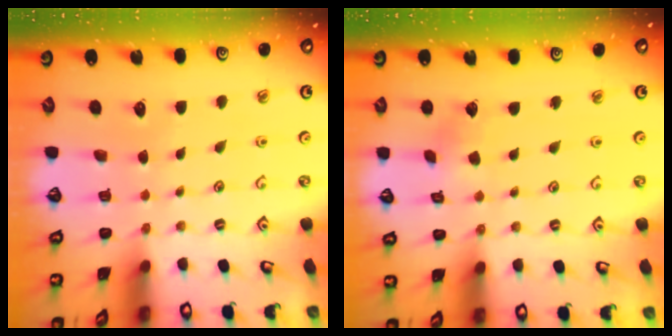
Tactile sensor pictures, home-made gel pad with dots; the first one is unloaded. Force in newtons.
{"total": 2.9, "press": 2.9, "slide": 0.2}